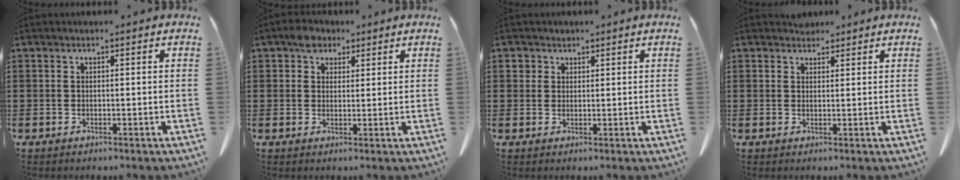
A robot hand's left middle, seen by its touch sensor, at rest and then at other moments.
{"total": 3.5, "force": [2.4, 2.3, 1.0], "torque": [-0.021, 0.008, 0.044]}
{"total": 1.6, "force": [1.1, 1.1, 0.1], "torque": [0.001, 0.000, 0.021]}
{"total": 1.8, "force": [1.6, 0.8, 0.0], "torque": [0.002, 0.000, 0.032]}